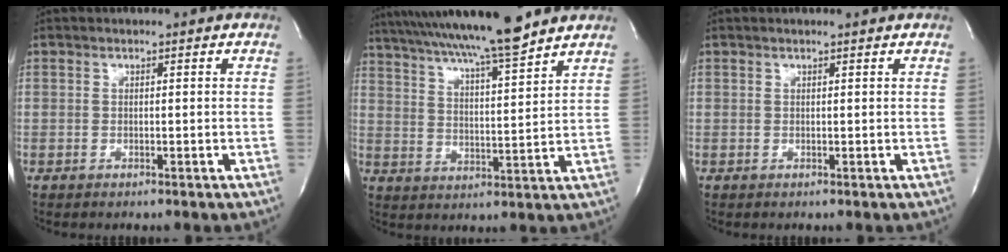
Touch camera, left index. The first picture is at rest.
{"total": 16.9, "force": [14.6, -0.4, 8.6], "torque": [-0.152, 0.015, 0.229]}
{"total": 1.3, "force": [1.2, -0.2, 0.5], "torque": [-0.012, 0.006, 0.018]}